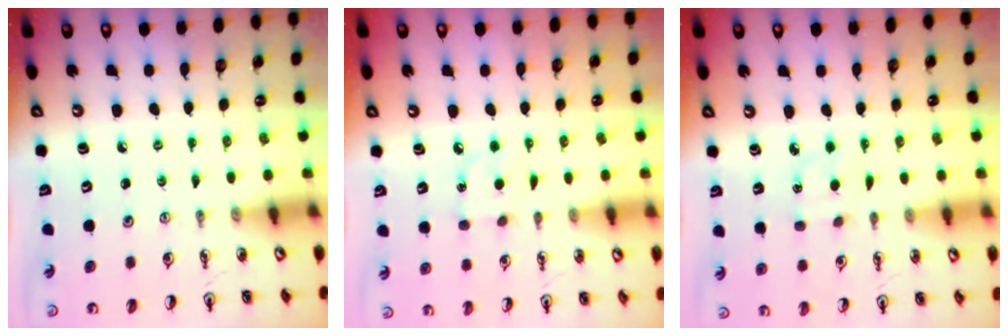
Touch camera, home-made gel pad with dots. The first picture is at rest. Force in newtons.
{"total": 6.6, "press": 6.6, "slide": 0.7}
{"total": 3.9, "press": 3.9, "slide": 0.6}